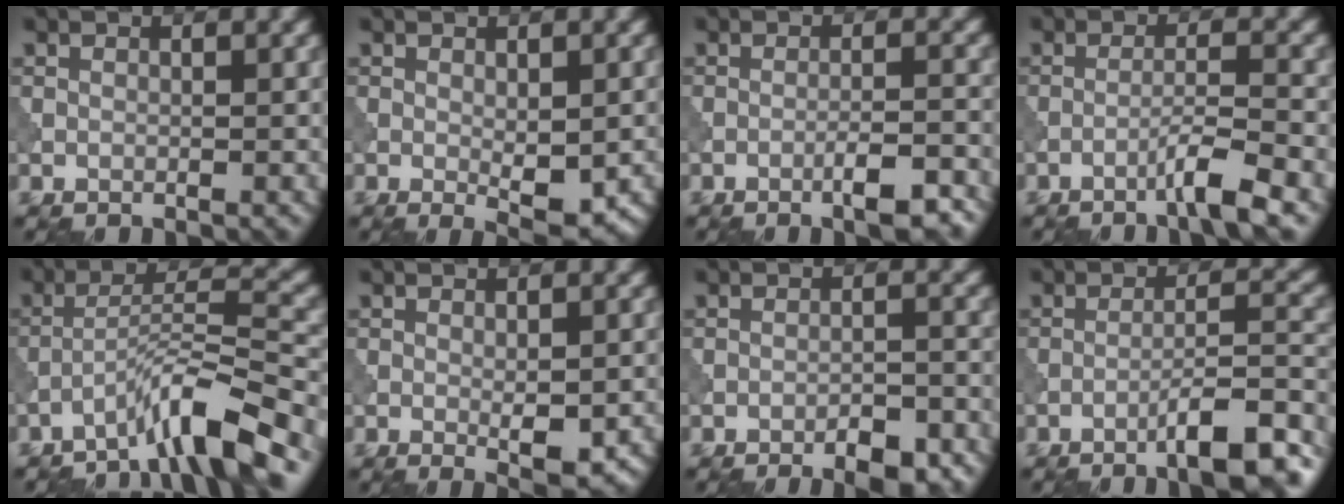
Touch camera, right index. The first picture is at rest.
{"total": 3.4, "force": [-0.5, 1.2, 3.1], "torque": [-0.046, -0.011, -0.001]}
{"total": 4.2, "force": [-2.4, 0.8, 3.3], "torque": [-0.052, 0.007, -0.038]}
{"total": 3.7, "force": [-2.2, 0.0, 2.9], "torque": [-0.043, 0.013, -0.052]}
{"total": 6.9, "force": [-4.9, 0.6, 4.7], "torque": [-0.076, 0.017, -0.092]}
{"total": 3.0, "force": [-0.6, 1.0, 2.8], "torque": [-0.042, -0.008, -0.004]}
{"total": 3.7, "force": [-2.7, 1.0, 2.4], "torque": [-0.039, 0.007, -0.038]}
{"total": 7.7, "force": [-5.2, 1.2, 5.6], "torque": [-0.071, 0.018, -0.081]}